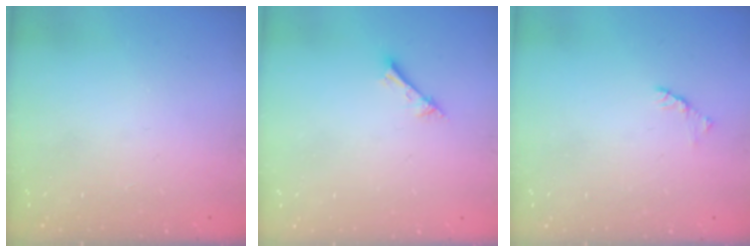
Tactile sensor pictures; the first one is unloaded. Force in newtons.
{"total": 1.6, "press": 1.6, "slide": 0.2}
{"total": 1.7, "press": 1.6, "slide": 0.4}